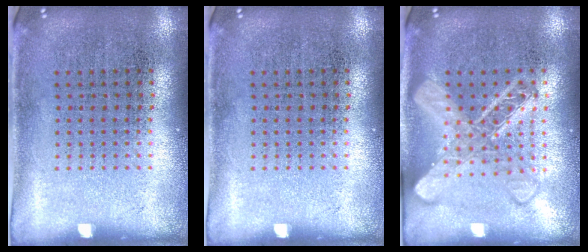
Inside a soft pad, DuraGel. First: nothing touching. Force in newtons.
{"total": 0.0}
{"total": 2.9, "press": 2.8, "slide": 0.5}